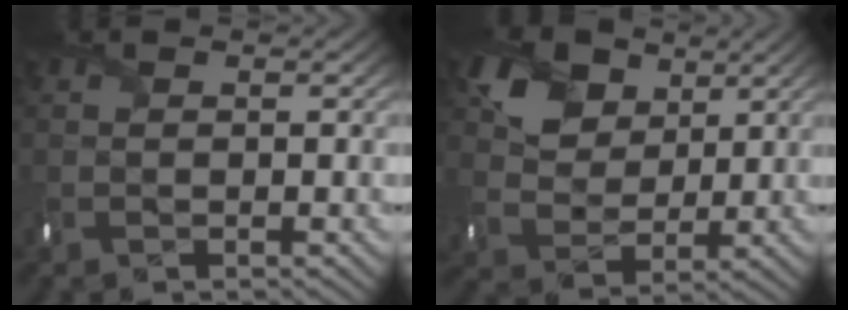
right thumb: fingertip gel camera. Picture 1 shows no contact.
{"total": 8.0, "force": [4.2, 5.9, 3.6], "torque": [-0.089, 0.003, 0.060]}